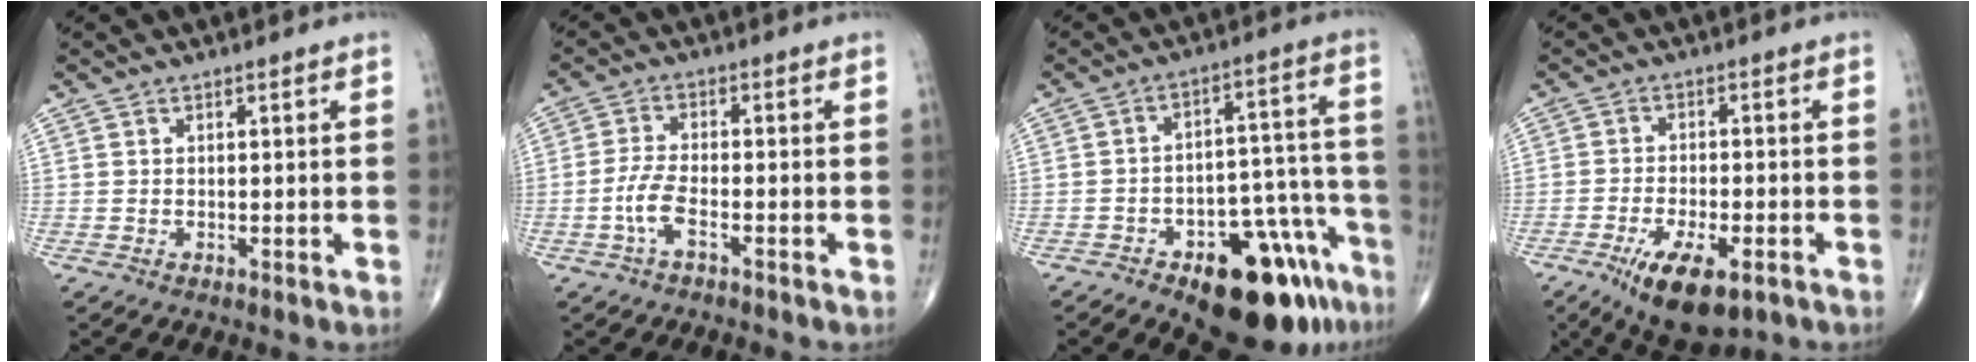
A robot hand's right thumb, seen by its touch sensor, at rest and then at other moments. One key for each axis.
{"total": 4.6, "fx": -2.1, "fy": 1.5, "fz": 3.8, "tx": -0.090, "ty": 0.018, "tz": -0.044}
{"total": 18.8, "fx": -11.3, "fy": 8.4, "fz": 12.5, "tx": -0.100, "ty": 0.097, "tz": -0.153}
{"total": 11.1, "fx": -5.8, "fy": 4.2, "fz": 8.4, "tx": -0.140, "ty": 0.003, "tz": -0.090}